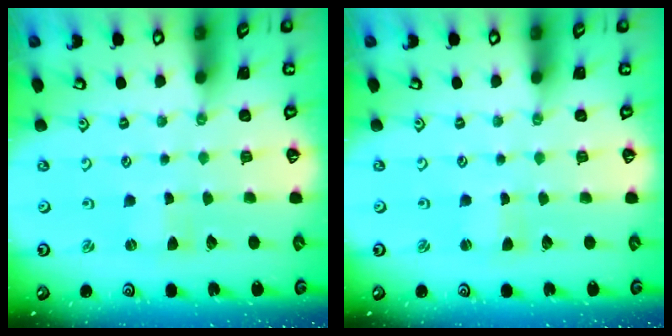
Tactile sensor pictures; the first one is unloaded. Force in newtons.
{"total": 1.1, "press": 1.1, "slide": 0.1}